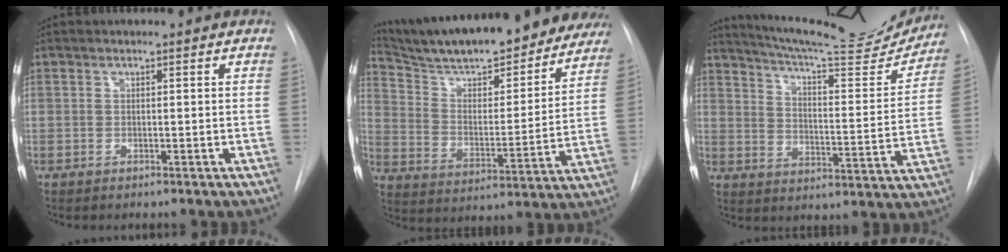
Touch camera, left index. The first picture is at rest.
{"total": 27.3, "force": [24.0, 5.9, 11.6], "torque": [-0.188, -0.019, 0.337]}
{"total": 20.8, "force": [19.4, 2.1, 7.2], "torque": [-0.111, -0.053, 0.256]}